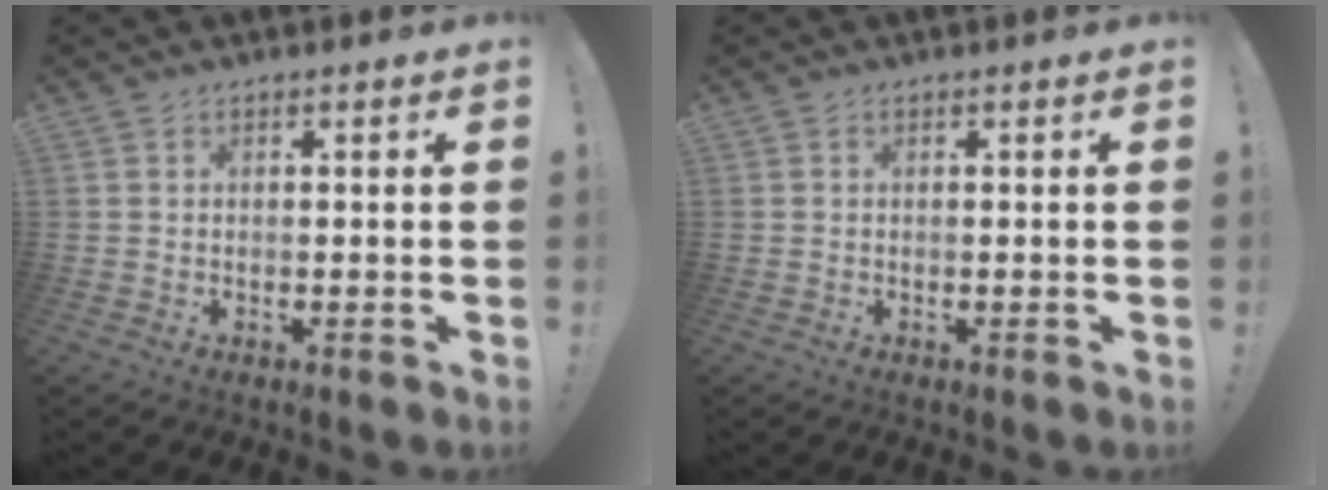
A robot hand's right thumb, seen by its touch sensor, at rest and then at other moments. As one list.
[{"total": 0.0}]